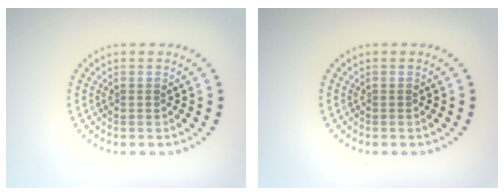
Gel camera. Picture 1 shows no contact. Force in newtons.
{"total": 0.0}